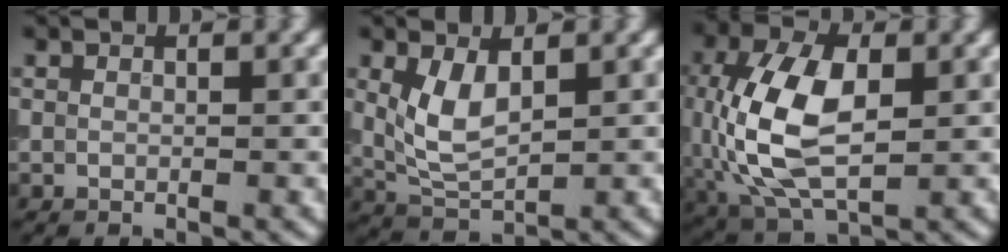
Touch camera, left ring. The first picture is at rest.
{"total": 3.9, "force": [1.0, 1.9, 3.2], "torque": [-0.075, -0.004, 0.024]}
{"total": 9.8, "force": [-0.2, 5.5, 8.1], "torque": [-0.181, 0.004, -0.003]}